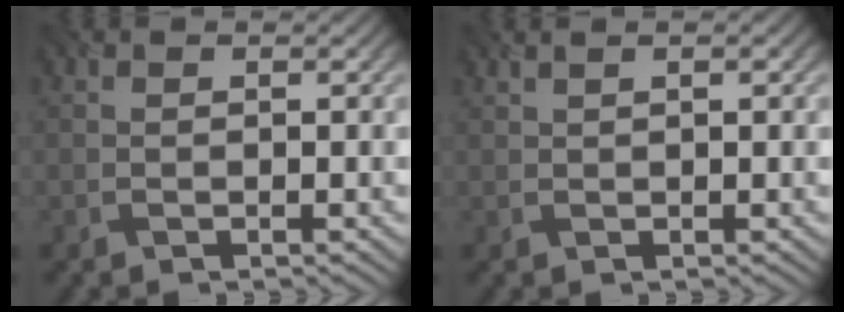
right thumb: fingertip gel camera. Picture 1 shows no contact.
{"total": 1.3, "force": [0.9, 0.1, 0.9], "torque": [-0.017, 0.001, 0.016]}